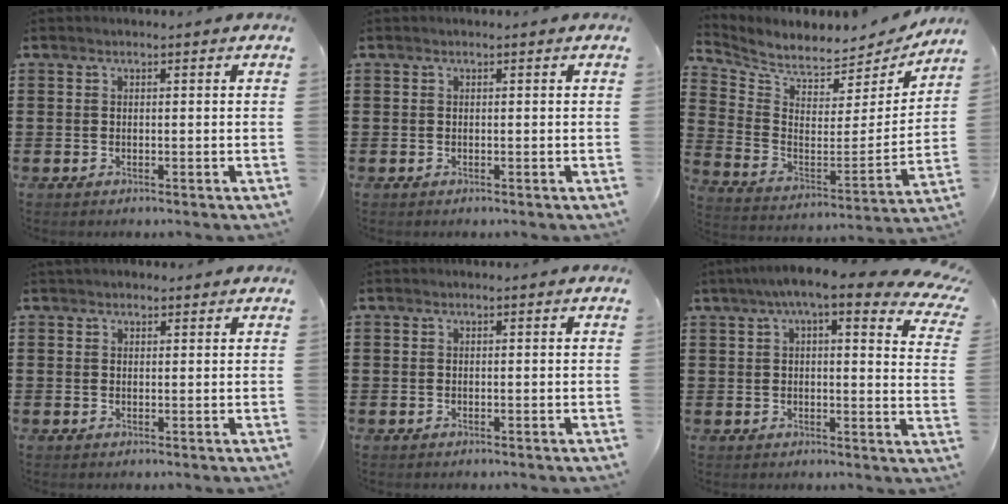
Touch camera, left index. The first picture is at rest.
{"total": 0.0}
{"total": 5.2, "force": [5.1, 0.9, 0.6], "torque": [-0.045, -0.057, 0.086]}
{"total": 1.5, "force": [1.2, 0.8, 0.2], "torque": [-0.009, 0.004, 0.024]}
{"total": 0.0}
{"total": 7.7, "force": [5.8, 0.5, 5.0], "torque": [-0.100, -0.020, 0.095]}